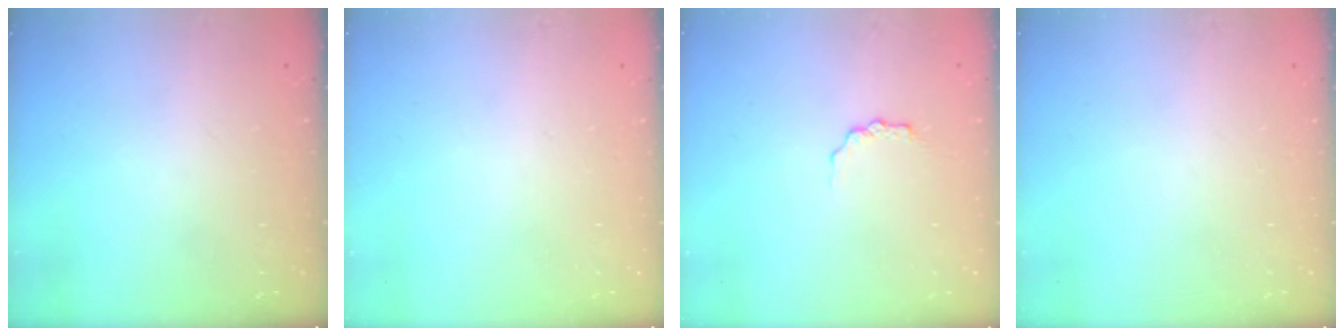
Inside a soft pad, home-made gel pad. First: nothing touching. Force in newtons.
{"total": 0.0}
{"total": 2.9, "press": 2.8, "slide": 0.5}
{"total": 0.0}